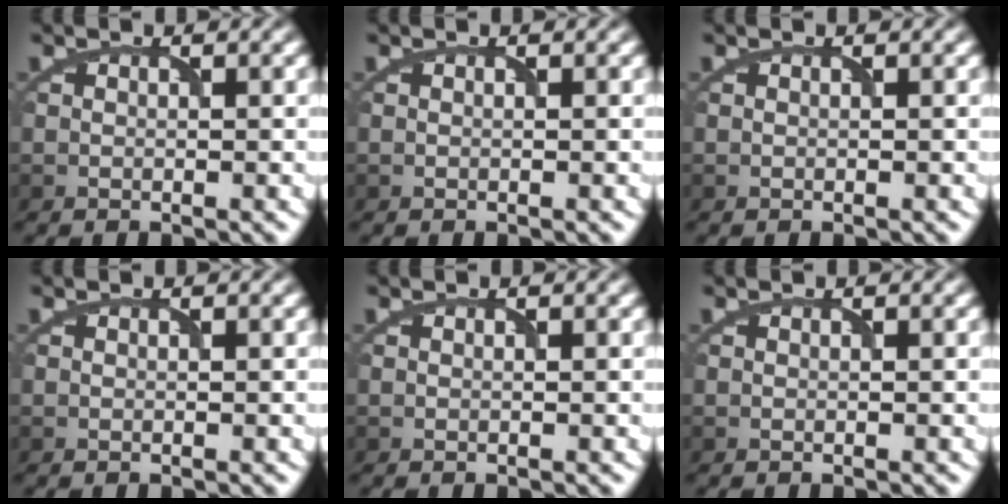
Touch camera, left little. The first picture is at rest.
{"total": 0.0}
{"total": 0.0}
{"total": 0.0}
{"total": 0.0}
{"total": 0.0}